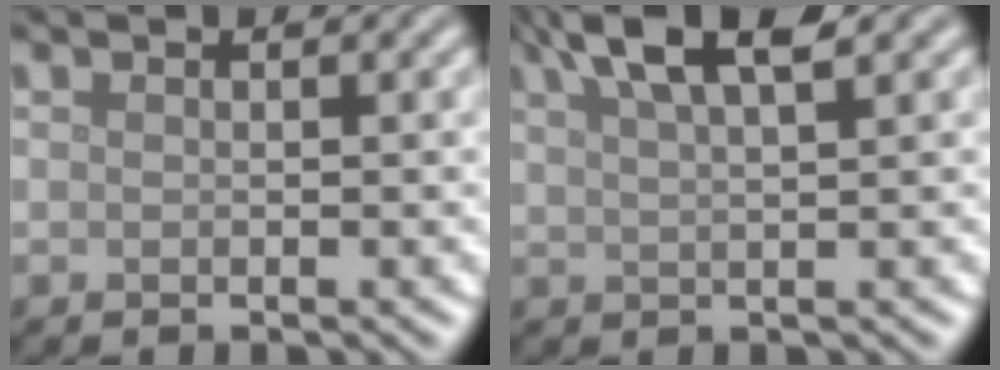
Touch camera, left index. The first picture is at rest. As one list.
[{"total": 5.7, "force": [3.7, 1.3, 4.1], "torque": [-0.055, 0.018, 0.059]}]